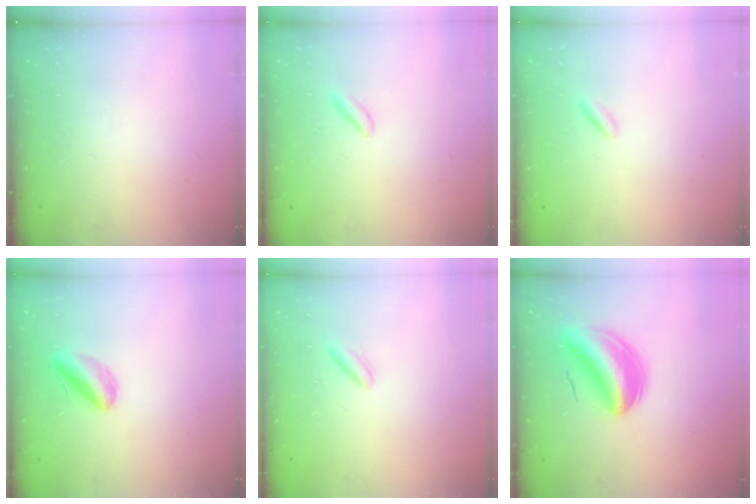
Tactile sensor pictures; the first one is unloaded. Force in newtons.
{"total": 2.3, "press": 2.0, "slide": 1.0}
{"total": 0.7, "press": 0.5, "slide": 0.5}
{"total": 6.2, "press": 5.9, "slide": 1.8}
{"total": 2.5, "press": 2.2, "slide": 1.1}
{"total": 9.6, "press": 9.1, "slide": 3.1}